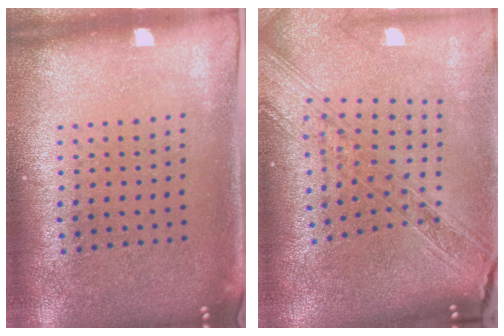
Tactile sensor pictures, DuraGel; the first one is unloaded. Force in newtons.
{"total": 2.3, "press": 1.9, "slide": 1.3}